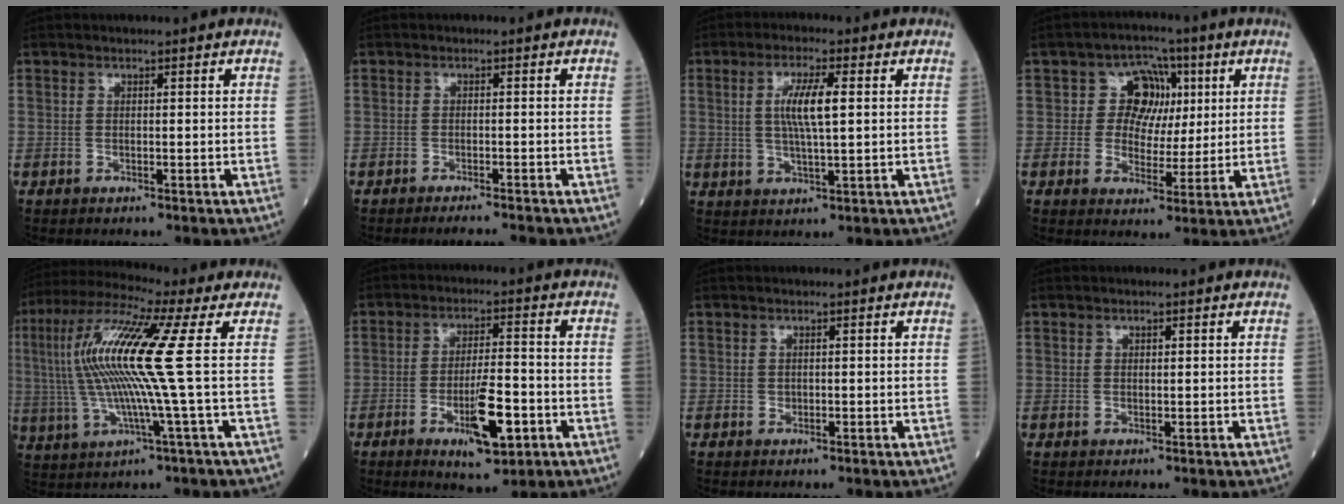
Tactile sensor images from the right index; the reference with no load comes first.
{"total": 3.0, "force": [-2.8, -0.4, 0.9], "torque": [-0.010, -0.008, -0.038]}
{"total": 6.2, "force": [1.2, 0.6, 6.1], "torque": [-0.120, 0.002, 0.024]}
{"total": 6.7, "force": [1.7, 5.9, 2.7], "torque": [-0.031, 0.022, 0.030]}
{"total": 14.9, "force": [1.8, -0.9, 14.8], "torque": [-0.312, 0.016, 0.028]}
{"total": 8.9, "force": [-3.4, 2.0, 8.0], "torque": [-0.139, -0.008, -0.048]}
{"total": 0.0}
{"total": 0.5, "force": [0.4, 0.2, 0.3], "torque": [-0.006, -0.001, 0.008]}